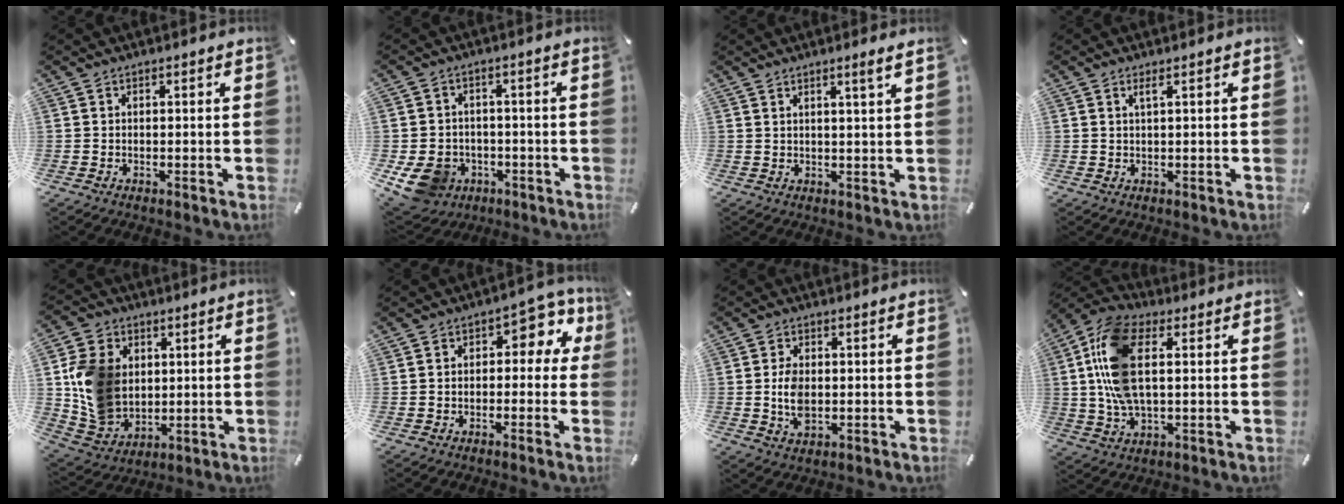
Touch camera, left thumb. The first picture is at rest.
{"total": 9.1, "force": [-3.6, 7.7, 3.3], "torque": [-0.083, 0.023, -0.064]}
{"total": 3.1, "force": [2.1, -0.4, 2.2], "torque": [-0.045, -0.008, 0.035]}
{"total": 1.5, "force": [0.9, 0.1, 1.2], "torque": [-0.023, 0.002, 0.015]}
{"total": 14.1, "force": [2.2, 12.0, 7.1], "torque": [-0.176, 0.006, 0.045]}
{"total": 7.7, "force": [1.7, 4.9, 5.6], "torque": [-0.068, -0.014, 0.021]}
{"total": 5.9, "force": [-0.4, 3.9, 4.4], "torque": [-0.103, -0.005, -0.013]}
{"total": 14.9, "force": [2.4, 8.3, 12.1], "torque": [-0.278, -0.003, 0.043]}